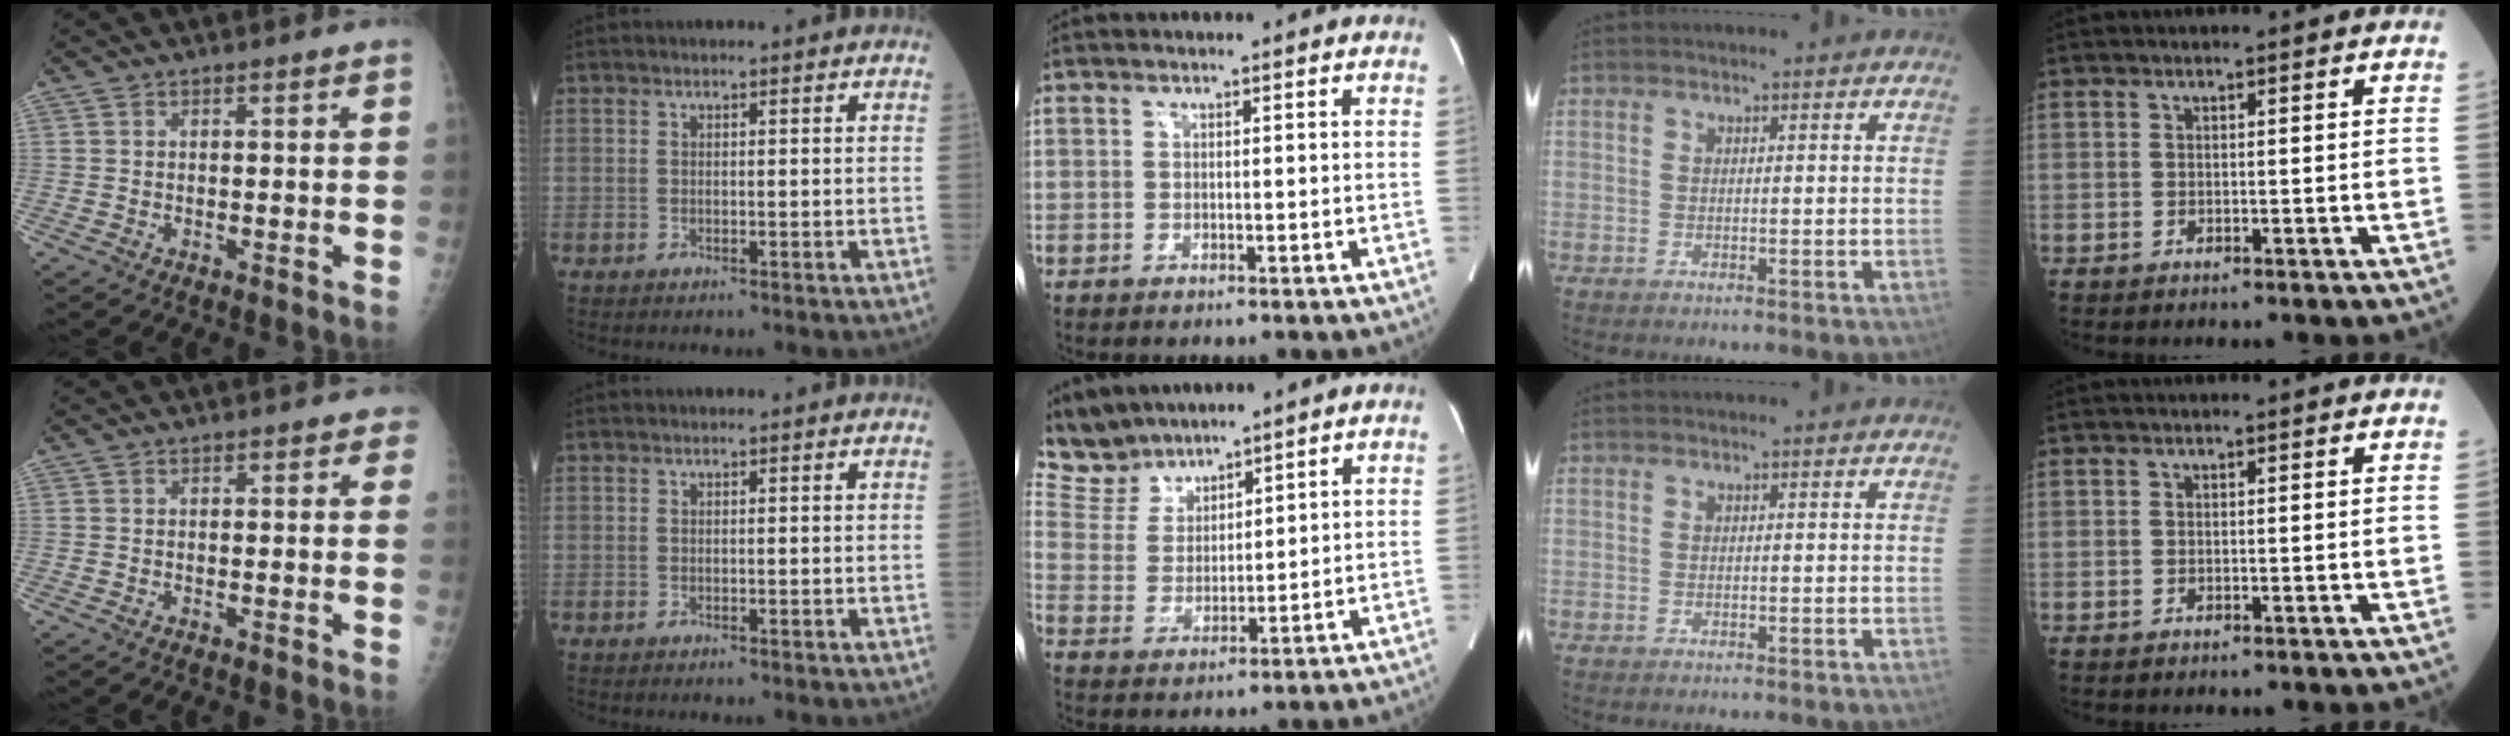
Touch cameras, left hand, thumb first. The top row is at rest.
{"thumb": {"total": 1.2, "force": [0.6, 0.8, 0.7], "torque": [0.014, 0.001, -0.001]}, "middle": {"total": 7.7, "force": [7.3, 2.4, 0.6], "torque": [-0.027, 0.016, 0.161]}}